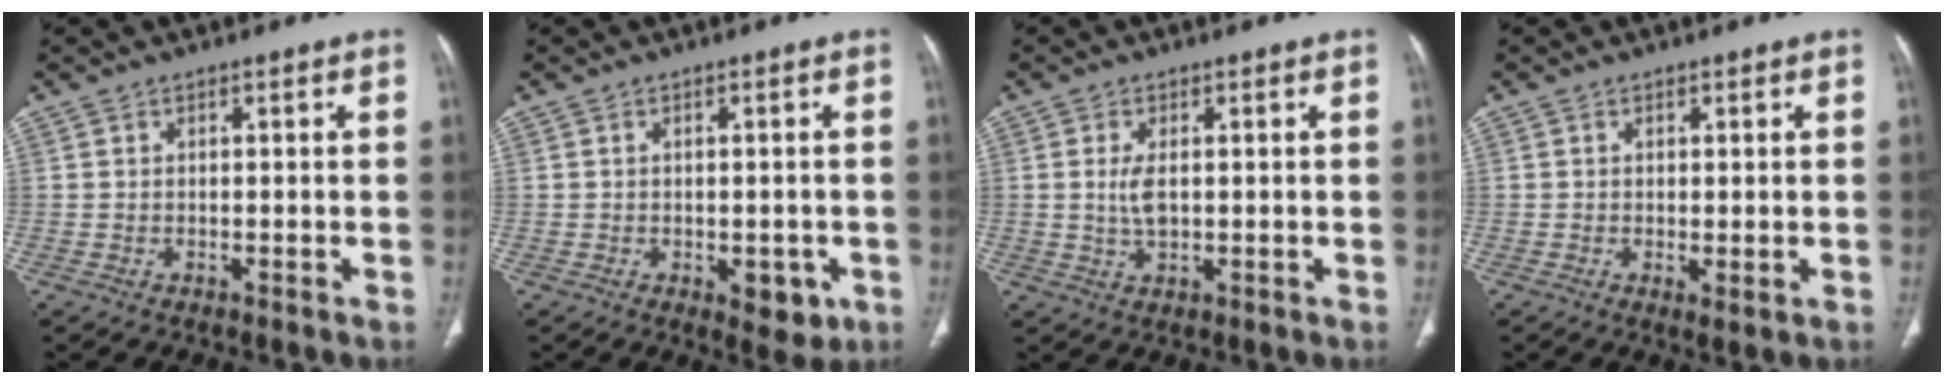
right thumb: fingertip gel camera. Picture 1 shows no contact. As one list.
[{"total": 5.4, "force": [-1.8, 2.9, 4.2], "torque": [-0.033, 0.001, -0.013]}, {"total": 3.6, "force": [0.3, 1.8, 3.1], "torque": [-0.067, -0.004, 0.009]}, {"total": 1.8, "force": [-0.2, 0.5, 1.7], "torque": [-0.036, -0.010, -0.001]}]